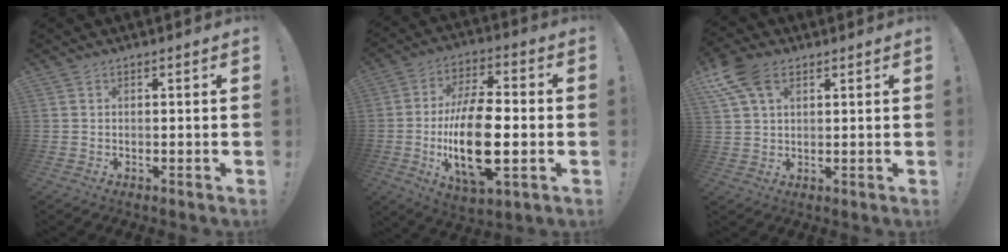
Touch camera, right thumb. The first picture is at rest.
{"total": 20.5, "force": [-3.2, 9.2, 18.0], "torque": [-0.333, -0.005, -0.052]}
{"total": 10.0, "force": [4.9, 5.7, 6.6], "torque": [-0.132, -0.009, 0.093]}